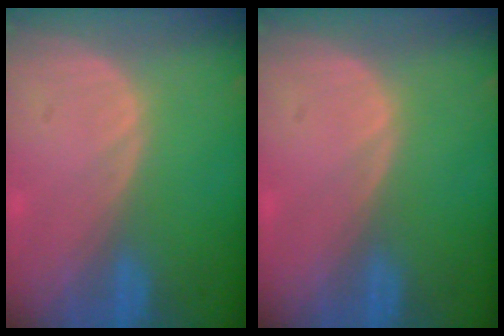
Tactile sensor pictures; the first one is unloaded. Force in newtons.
{"total": 0.0}